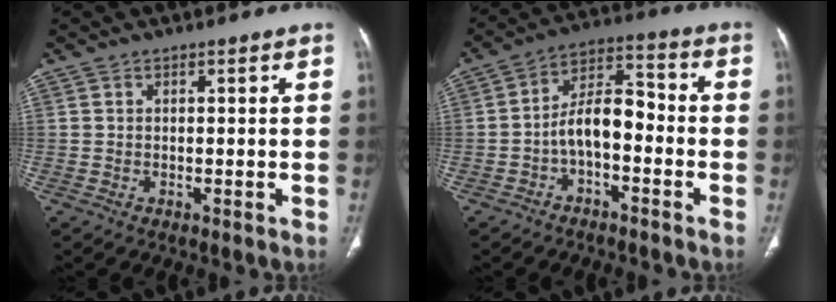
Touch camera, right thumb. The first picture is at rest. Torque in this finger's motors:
{"motor_torque": [1.65, 1.43, 0.93, -0.71, 0.14]}